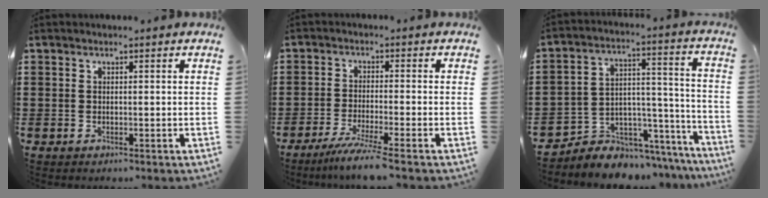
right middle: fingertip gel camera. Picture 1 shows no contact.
{"total": 4.9, "force": [-4.1, -0.4, 2.7], "torque": [-0.055, -0.018, -0.078]}
{"total": 5.4, "force": [-4.6, 2.7, -0.3], "torque": [-0.002, -0.001, -0.089]}